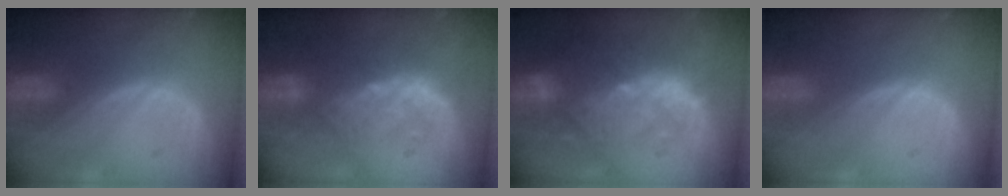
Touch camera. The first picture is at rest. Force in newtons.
{"total": 6.7, "press": 6.5, "slide": 1.7}
{"total": 11.0, "press": 9.8, "slide": 5.0}
{"total": 0.0}